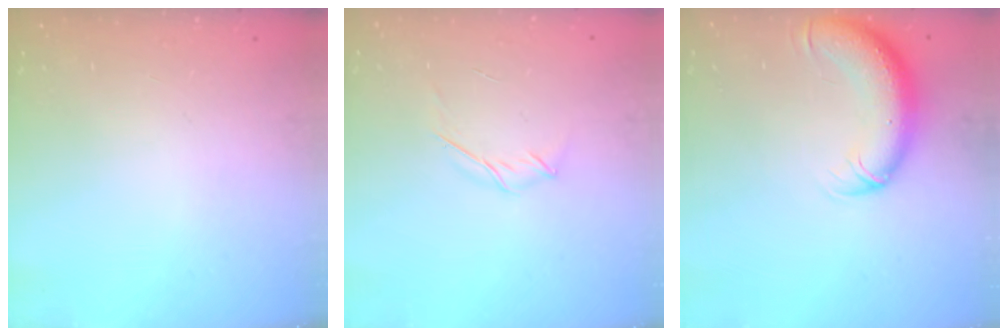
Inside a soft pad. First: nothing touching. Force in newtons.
{"total": 3.8, "press": 3.7, "slide": 0.9}
{"total": 11.2, "press": 10.8, "slide": 2.9}